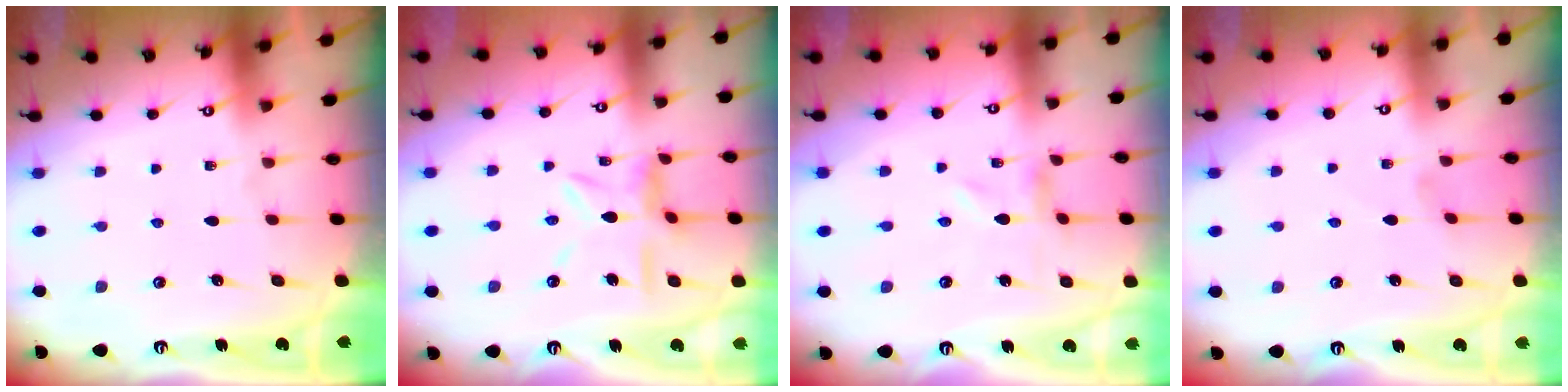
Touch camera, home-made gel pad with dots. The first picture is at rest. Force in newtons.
{"total": 9.9, "press": 9.8, "slide": 0.9}
{"total": 0.0}
{"total": 0.0}